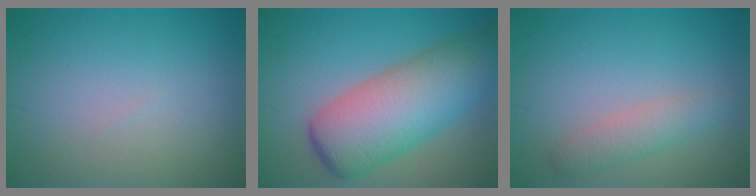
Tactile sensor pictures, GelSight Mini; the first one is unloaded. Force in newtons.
{"total": 7.9, "press": 7.9, "slide": 0.3}
{"total": 2.4, "press": 2.3, "slide": 0.1}